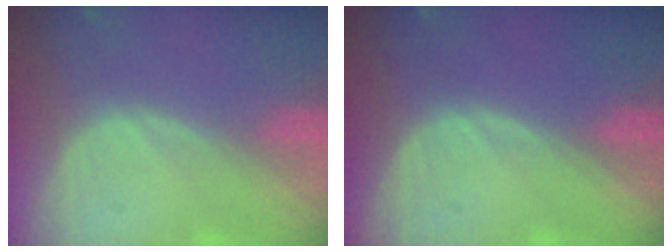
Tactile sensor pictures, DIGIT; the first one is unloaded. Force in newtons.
{"total": 0.0}